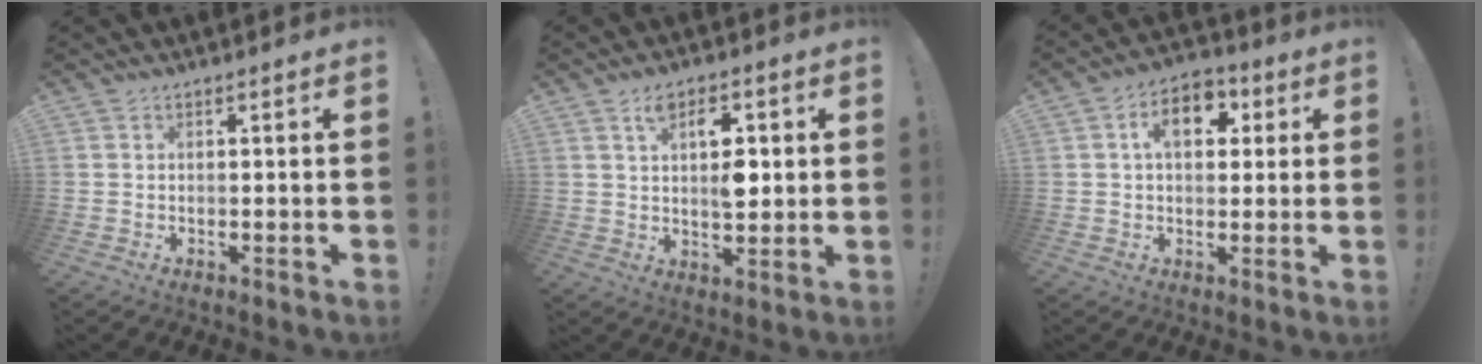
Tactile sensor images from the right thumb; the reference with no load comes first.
{"total": 9.2, "force": [2.6, 5.3, 7.1], "torque": [-0.098, -0.002, 0.045]}
{"total": 10.0, "force": [2.7, 6.7, 6.9], "torque": [-0.093, 0.006, 0.046]}